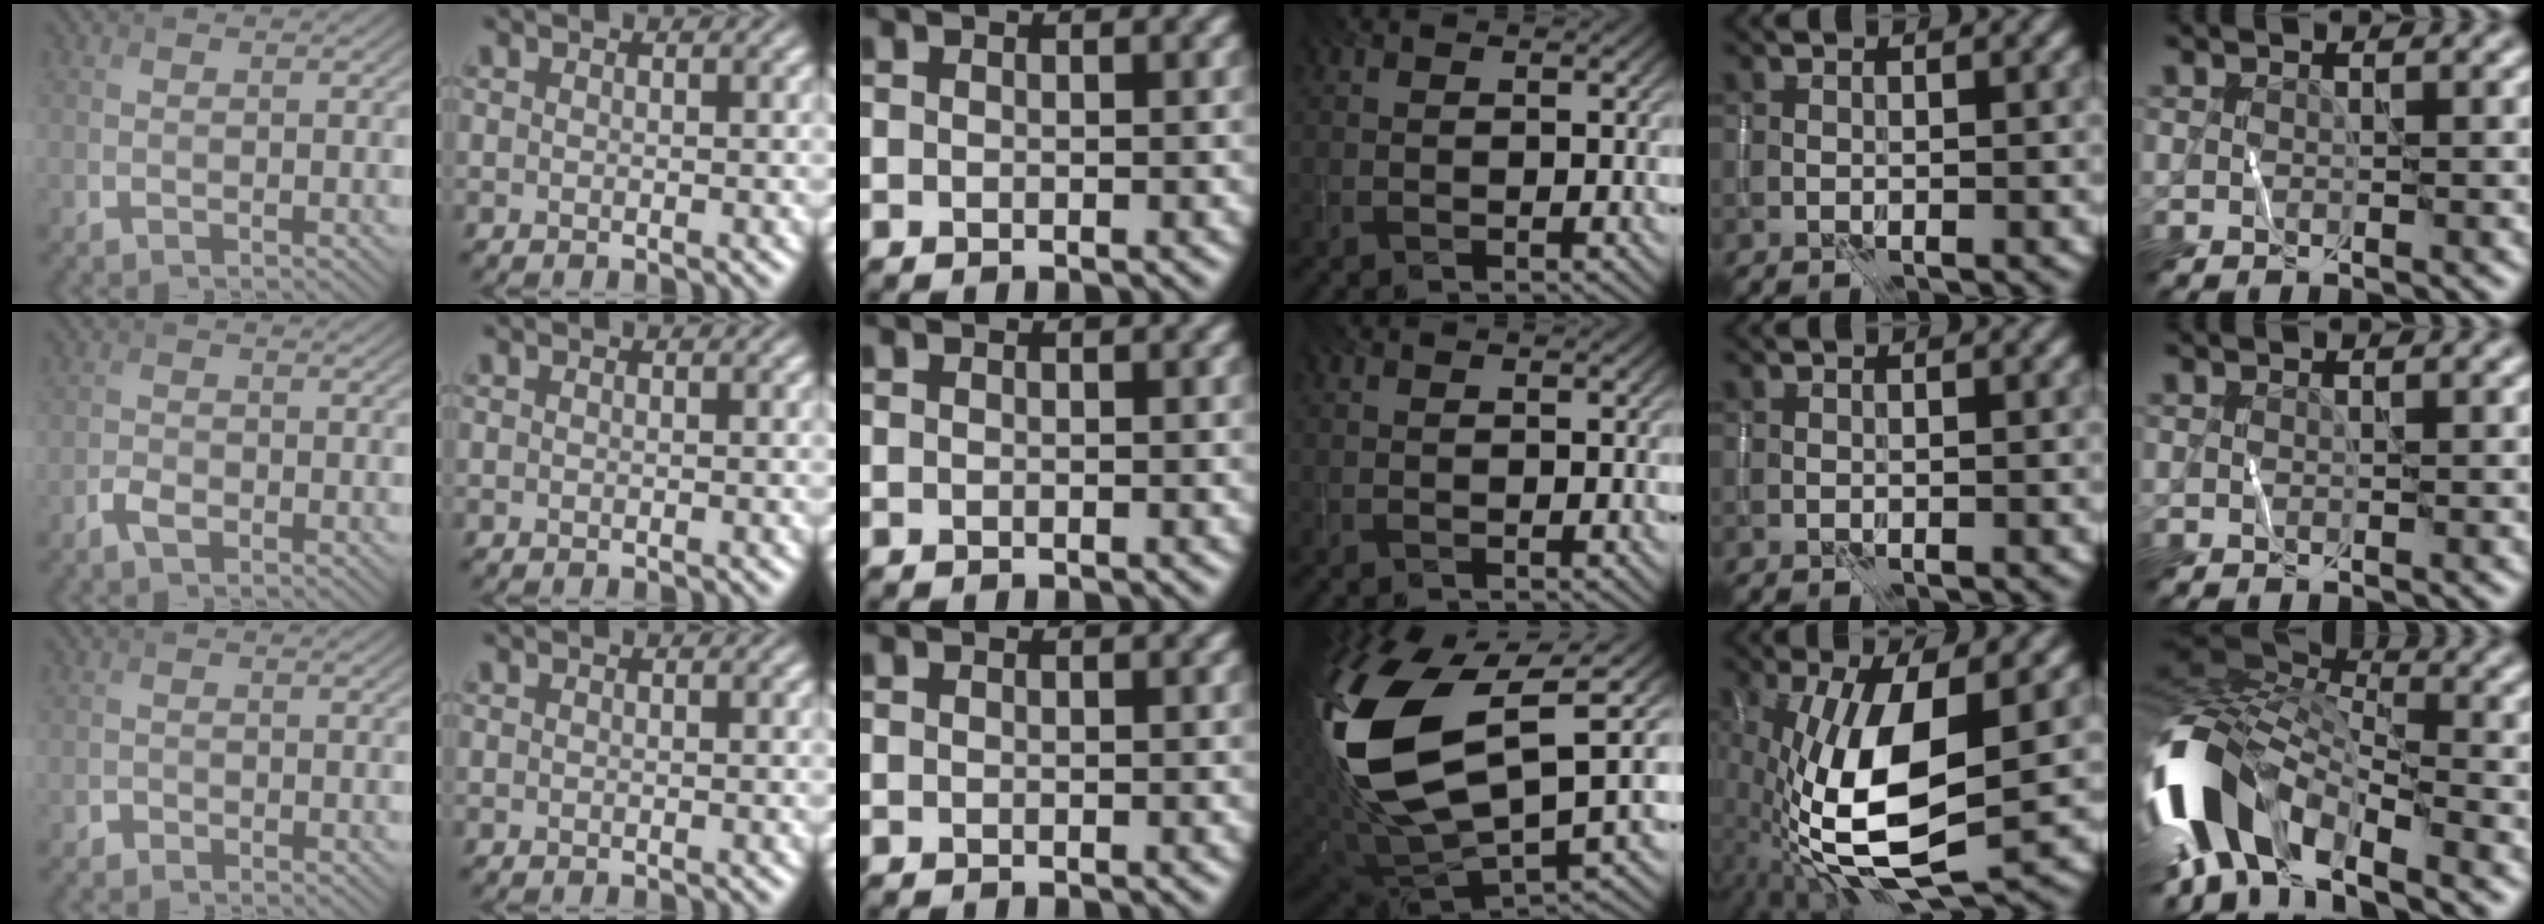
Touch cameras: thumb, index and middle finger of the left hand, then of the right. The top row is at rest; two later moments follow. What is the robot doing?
{"motion": "wipe", "object": "whiteboard"}